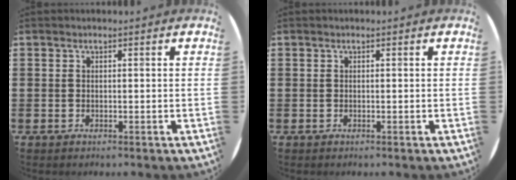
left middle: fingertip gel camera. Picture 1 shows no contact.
{"total": 0.0}